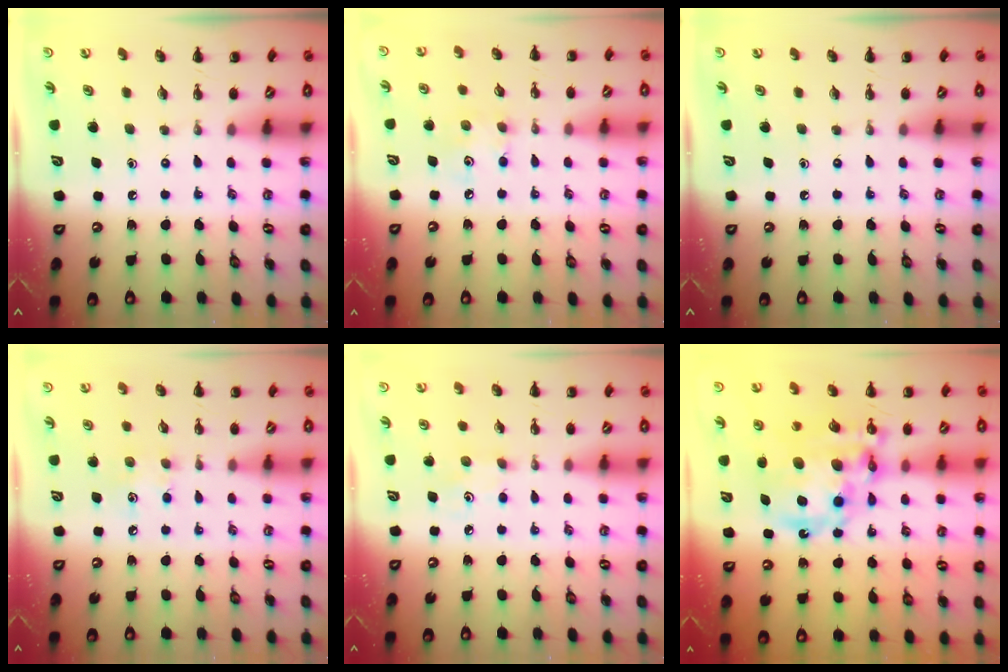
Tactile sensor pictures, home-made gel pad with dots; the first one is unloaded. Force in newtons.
{"total": 4.6, "press": 4.6, "slide": 0.8}
{"total": 0.0}
{"total": 5.8, "press": 5.6, "slide": 1.3}
{"total": 2.4, "press": 2.3, "slide": 0.7}
{"total": 19.7, "press": 19.1, "slide": 4.8}